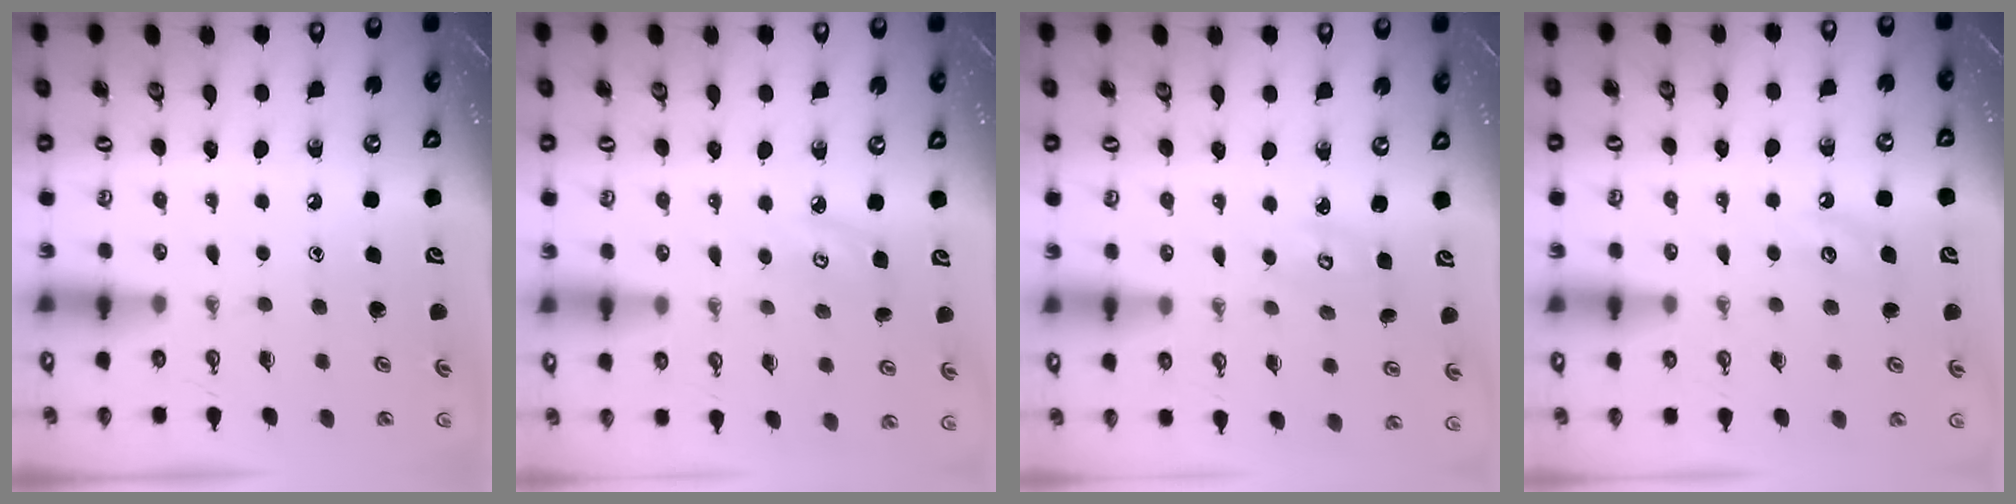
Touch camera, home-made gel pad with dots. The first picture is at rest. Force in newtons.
{"total": 5.4, "press": 5.4, "slide": 0.5}
{"total": 2.7, "press": 2.7, "slide": 0.3}
{"total": 3.4, "press": 3.3, "slide": 0.4}